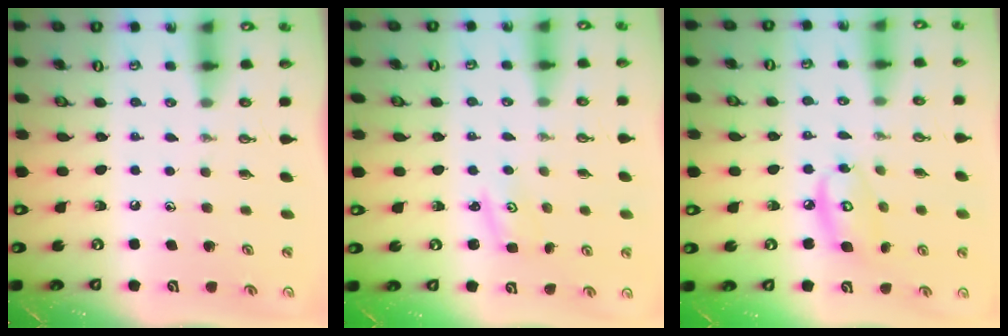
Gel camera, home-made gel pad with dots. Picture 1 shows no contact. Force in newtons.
{"total": 1.5, "press": 1.5, "slide": 0.3}
{"total": 8.6, "press": 8.6, "slide": 0.5}